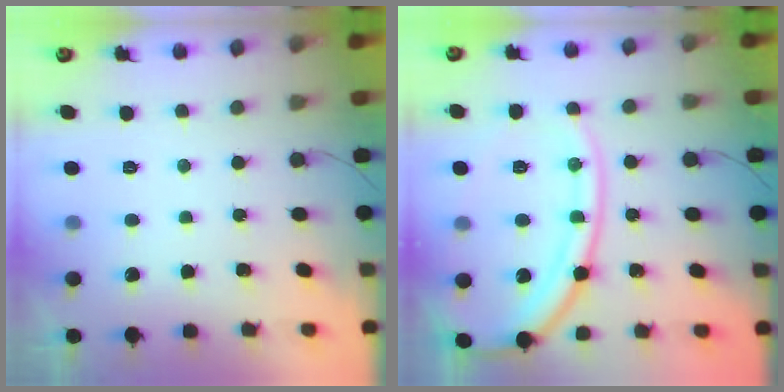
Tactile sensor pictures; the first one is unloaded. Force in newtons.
{"total": 15.3, "press": 15.2, "slide": 1.7}